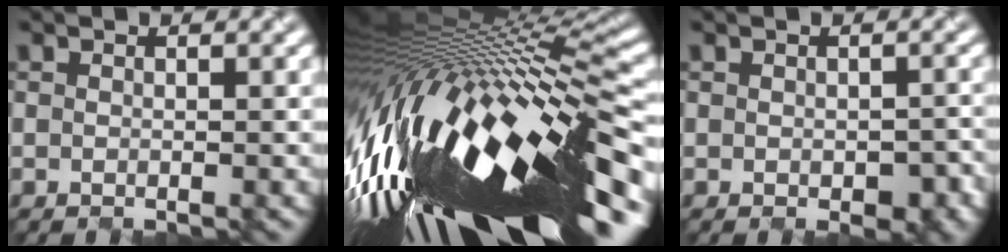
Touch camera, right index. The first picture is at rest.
{"total": 18.8, "force": [-4.0, 4.8, 17.7], "torque": [-0.296, -0.027, -0.064]}
{"total": 3.1, "force": [-1.0, 1.9, 2.2], "torque": [-0.032, -0.012, -0.004]}